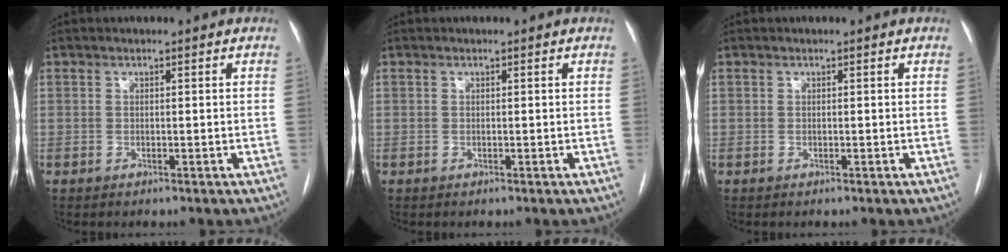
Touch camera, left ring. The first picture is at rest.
{"total": 0.0}
{"total": 0.0}